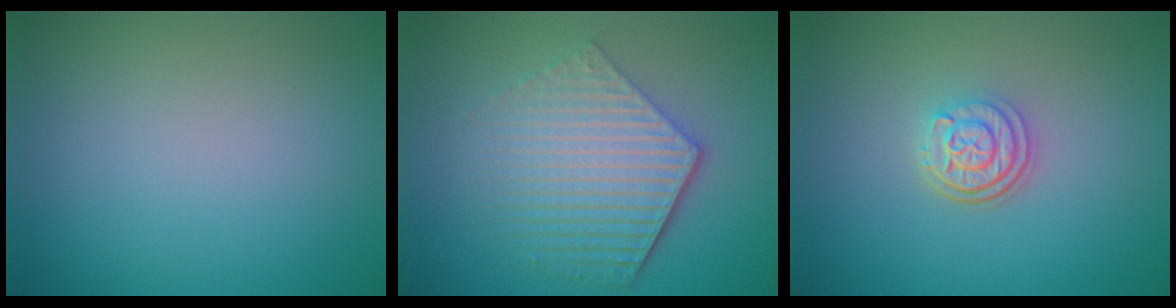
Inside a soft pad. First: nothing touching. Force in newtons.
{"total": 6.3, "press": 4.5, "slide": 4.4}
{"total": 3.1, "press": 2.4, "slide": 1.9}